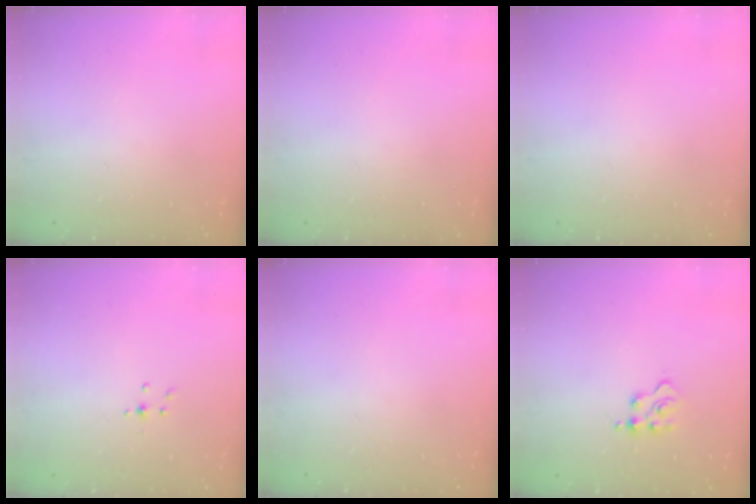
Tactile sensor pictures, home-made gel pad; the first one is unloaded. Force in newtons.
{"total": 0.0}
{"total": 0.0}
{"total": 2.9, "press": 2.8, "slide": 0.7}
{"total": 0.0}
{"total": 2.6, "press": 2.6, "slide": 0.4}